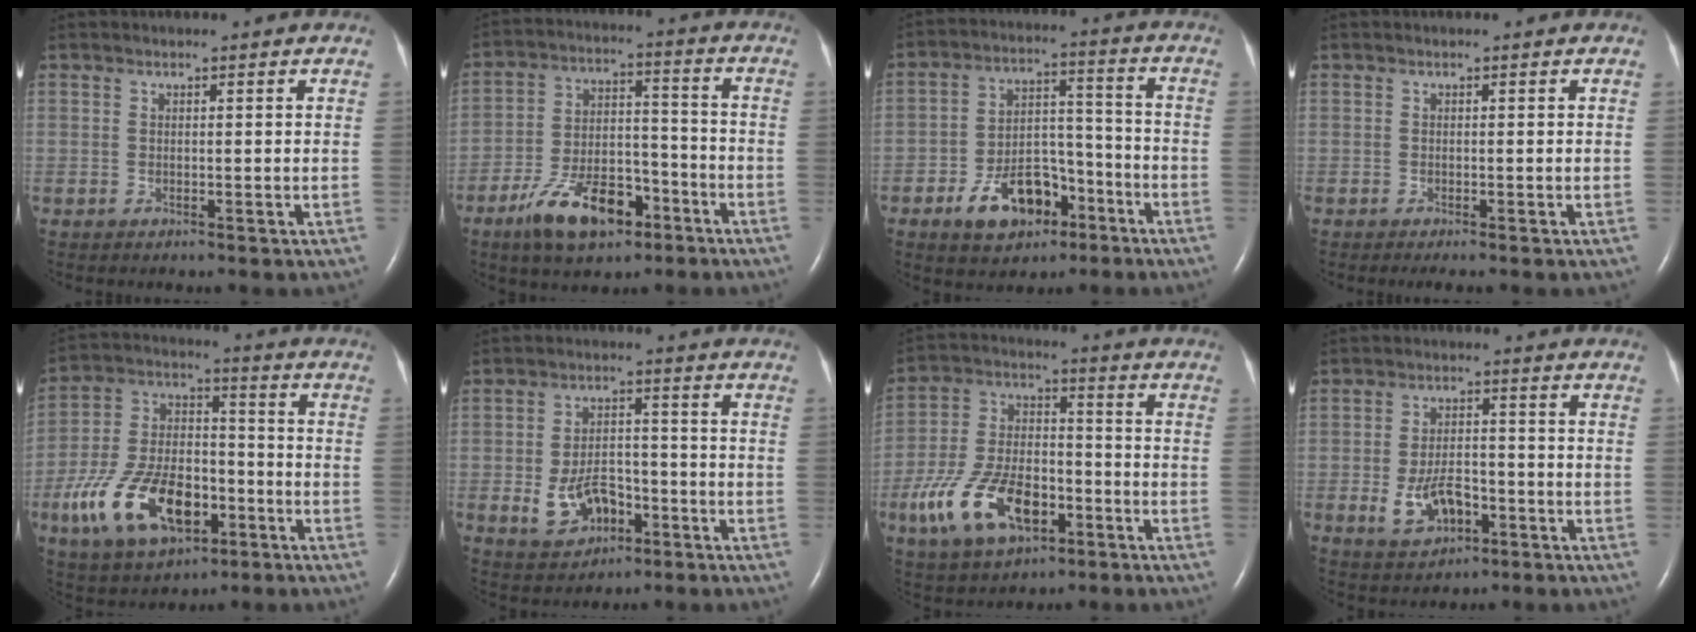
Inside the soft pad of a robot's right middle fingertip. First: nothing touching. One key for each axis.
{"total": 12.2, "fx": -7.3, "fy": 5.5, "fz": 8.1, "tx": -0.144, "ty": 0.009, "tz": -0.124}
{"total": 10.7, "fx": -5.9, "fy": 6.1, "fz": 6.5, "tx": -0.112, "ty": 0.021, "tz": -0.092}
{"total": 1.0, "fx": -0.8, "fy": 0.0, "fz": 0.7, "tx": -0.012, "ty": -0.004, "tz": -0.013}
{"total": 16.6, "fx": -6.8, "fy": 8.5, "fz": 12.5, "tx": -0.259, "ty": 0.007, "tz": -0.113}
{"total": 7.6, "fx": -2.9, "fy": 4.8, "fz": 5.1, "tx": -0.096, "ty": 0.007, "tz": -0.042}
{"total": 14.5, "fx": -6.2, "fy": 7.3, "fz": 10.9, "tx": -0.233, "ty": 0.007, "tz": -0.105}
{"total": 6.8, "fx": -2.5, "fy": 3.6, "fz": 5.1, "tx": -0.098, "ty": 0.002, "tz": -0.039}